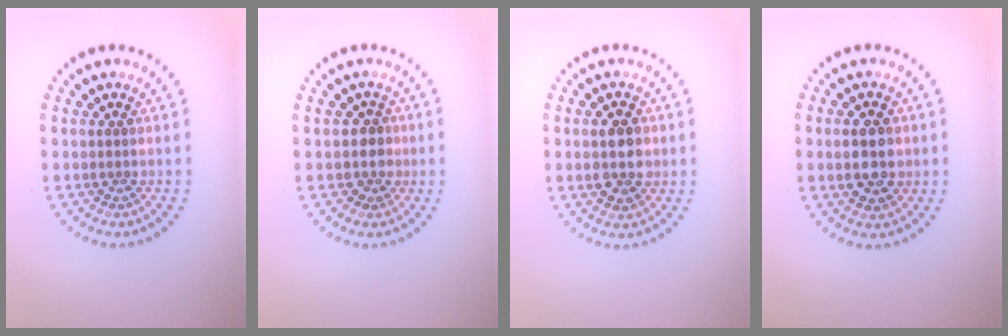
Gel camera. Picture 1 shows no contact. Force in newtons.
{"total": 1.9, "press": 1.5, "slide": 1.1}
{"total": 3.7, "press": 3.7, "slide": 0.0}
{"total": 3.8, "press": 3.8, "slide": 0.2}